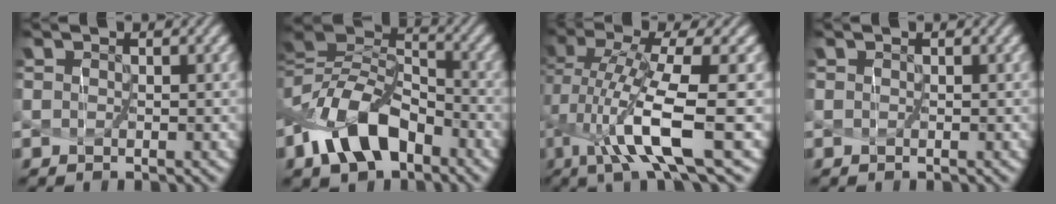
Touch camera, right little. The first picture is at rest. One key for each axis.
{"total": 9.0, "fx": -4.0, "fy": 5.3, "fz": 6.0, "tx": -0.126, "ty": 0.008, "tz": -0.079}
{"total": 7.5, "fx": -1.1, "fy": 0.8, "fz": 7.4, "tx": -0.147, "ty": -0.009, "tz": -0.005}
{"total": 0.0}